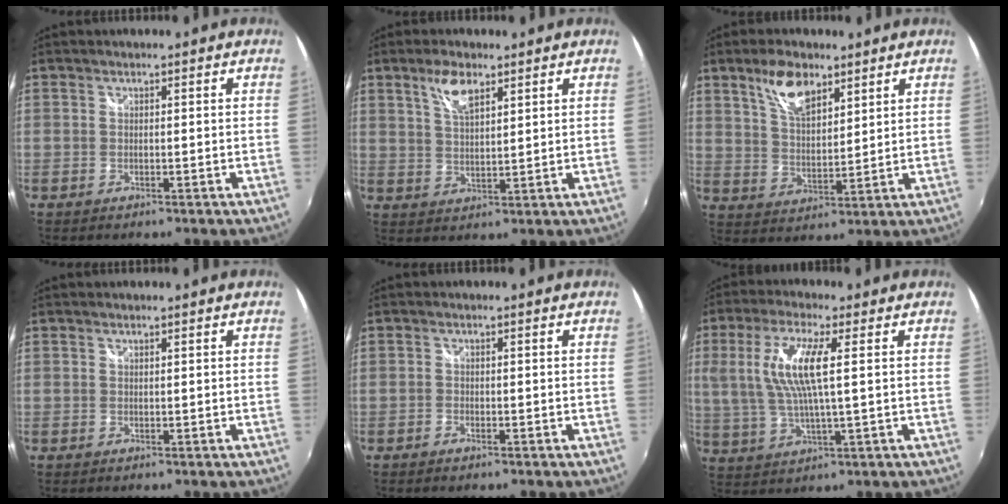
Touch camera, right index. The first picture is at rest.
{"total": 5.8, "force": [3.5, 2.1, 4.1], "torque": [-0.074, 0.007, 0.068]}
{"total": 8.8, "force": [5.5, 3.9, 5.6], "torque": [-0.100, 0.013, 0.107]}
{"total": 0.0}
{"total": 1.1, "force": [-0.8, 0.5, 0.4], "torque": [-0.011, -0.003, -0.017]}
{"total": 10.9, "force": [2.3, 2.2, 10.4], "torque": [-0.208, 0.003, 0.051]}